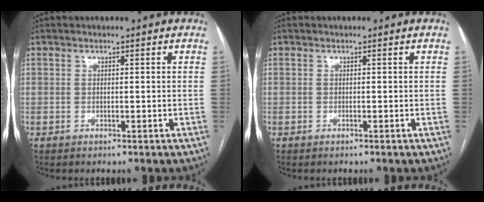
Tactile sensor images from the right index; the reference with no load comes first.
{"total": 0.0}